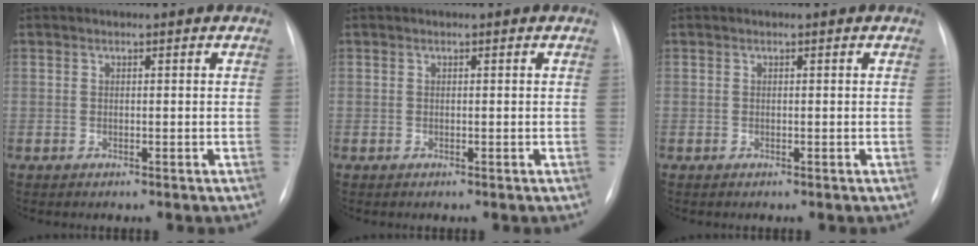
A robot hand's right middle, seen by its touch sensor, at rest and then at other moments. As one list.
[{"total": 0.0}, {"total": 0.0}]